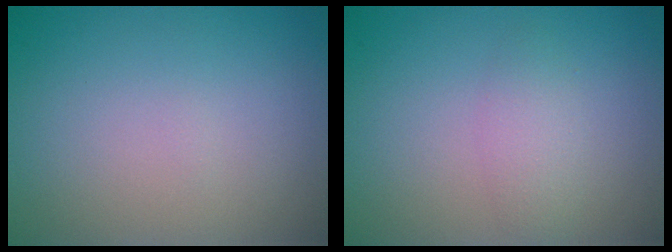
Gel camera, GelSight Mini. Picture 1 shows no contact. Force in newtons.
{"total": 1.8, "press": 1.8, "slide": 0.0}